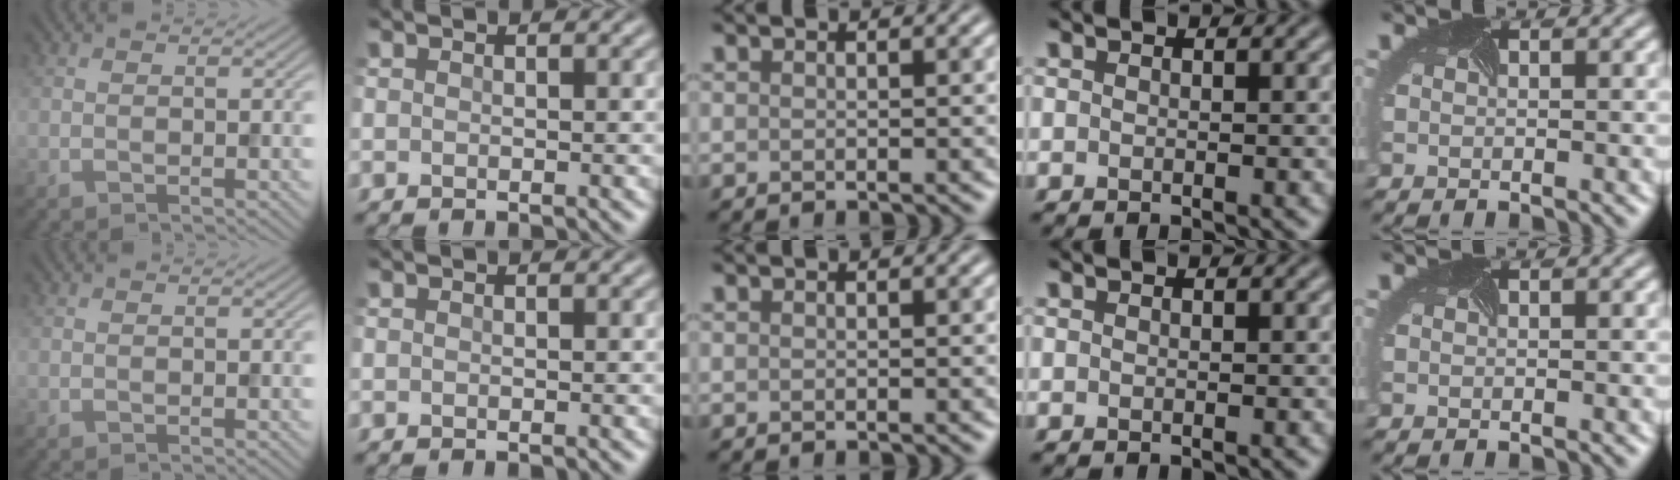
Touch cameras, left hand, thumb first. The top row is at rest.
{}